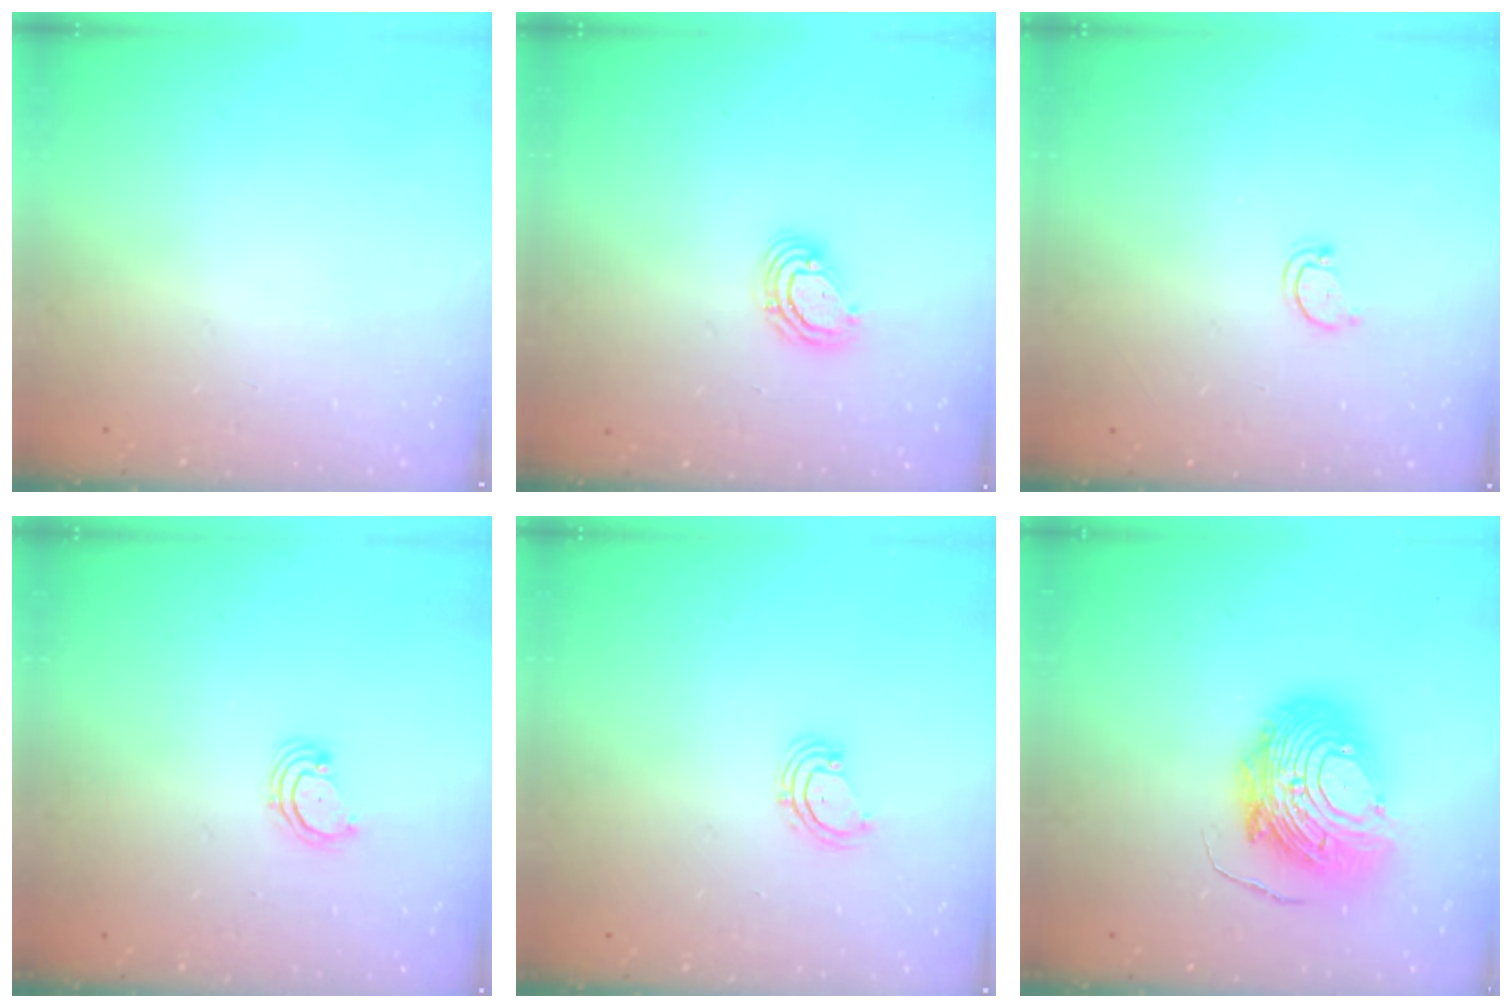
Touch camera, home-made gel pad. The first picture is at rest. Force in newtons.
{"total": 6.2, "press": 6.1, "slide": 1.0}
{"total": 2.8, "press": 2.7, "slide": 0.3}
{"total": 2.6, "press": 2.6, "slide": 0.3}
{"total": 2.5, "press": 2.4, "slide": 0.4}
{"total": 14.8, "press": 14.7, "slide": 1.3}